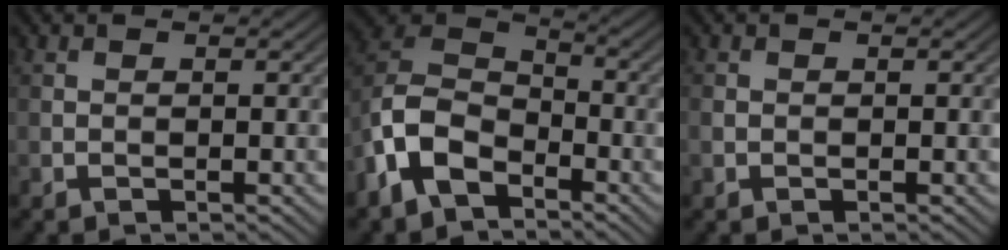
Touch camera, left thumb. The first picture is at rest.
{"total": 10.4, "force": [-5.7, 5.9, 6.4], "torque": [-0.149, -0.005, -0.135]}
{"total": 0.8, "force": [-0.1, 0.7, 0.3], "torque": [-0.007, -0.003, -0.003]}